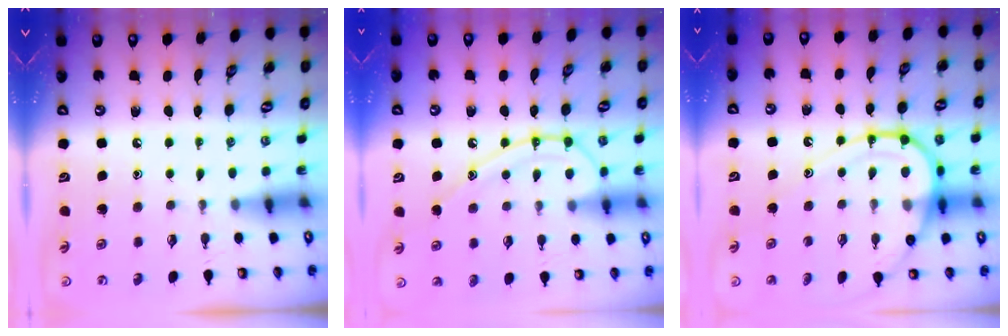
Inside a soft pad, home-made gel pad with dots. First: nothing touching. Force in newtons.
{"total": 14.5, "press": 14.5, "slide": 1.2}
{"total": 14.6, "press": 14.6, "slide": 1.4}